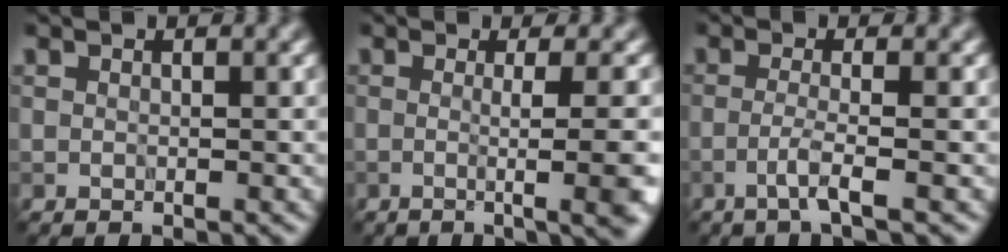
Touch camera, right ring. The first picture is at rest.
{"total": 7.5, "force": [-1.0, 2.5, 7.0], "torque": [-0.061, 0.005, -0.004]}
{"total": 2.1, "force": [-1.1, 0.1, 1.8], "torque": [-0.033, 0.005, -0.035]}